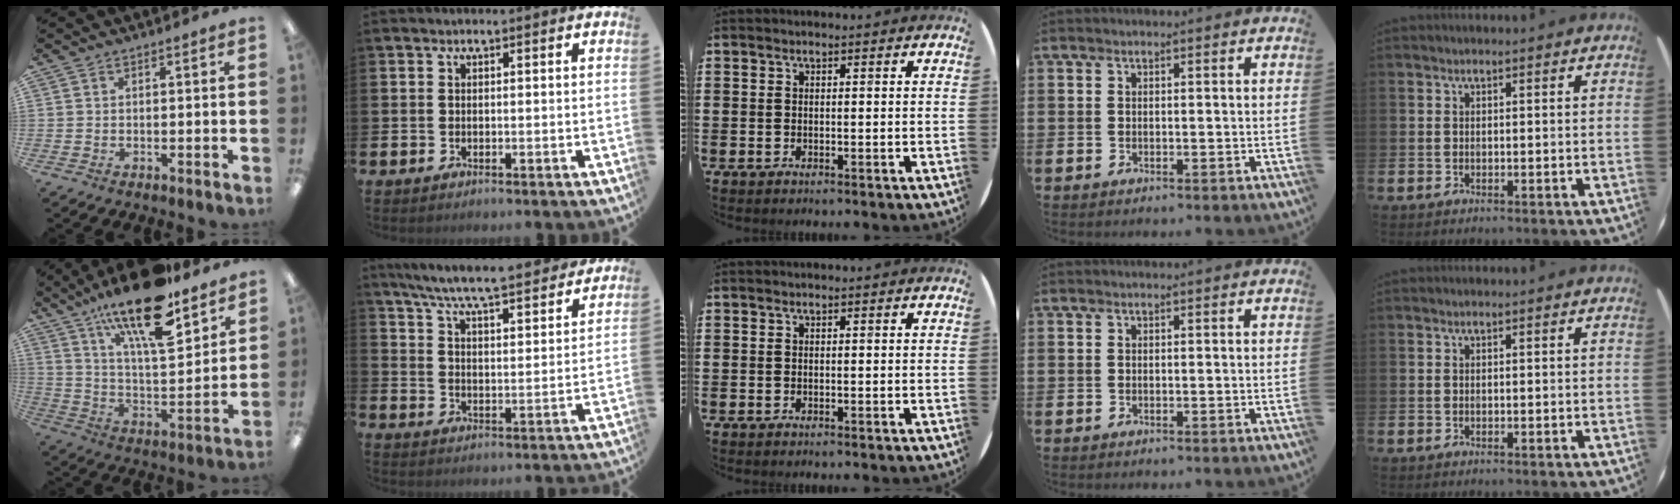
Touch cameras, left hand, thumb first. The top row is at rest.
{"thumb": {"total": 20.8, "force": [14.6, 6.5, 13.3], "torque": [-0.230, -0.084, 0.244]}, "index": {"total": 7.9, "force": [7.4, 0.2, 2.7], "torque": [-0.080, -0.055, 0.127]}}